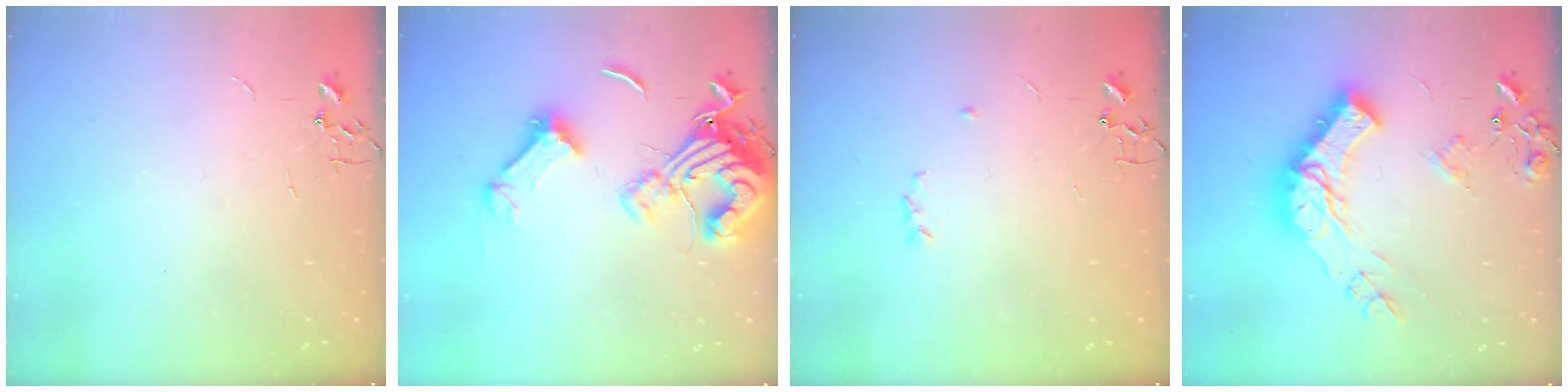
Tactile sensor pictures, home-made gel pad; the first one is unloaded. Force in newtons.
{"total": 18.4, "press": 18.3, "slide": 1.9}
{"total": 3.2, "press": 3.1, "slide": 0.6}
{"total": 23.2, "press": 23.0, "slide": 3.0}